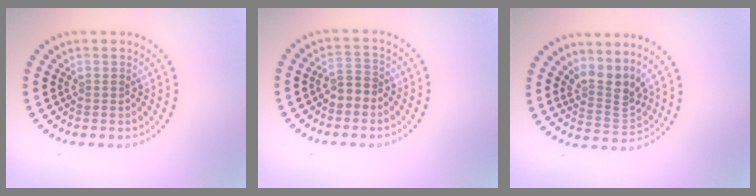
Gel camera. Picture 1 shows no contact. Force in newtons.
{"total": 2.0, "press": 1.9, "slide": 0.7}
{"total": 3.2, "press": 2.2, "slide": 2.3}